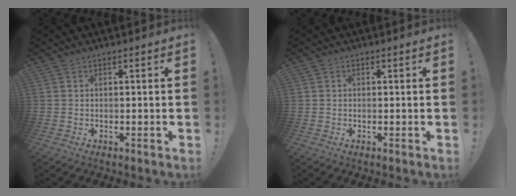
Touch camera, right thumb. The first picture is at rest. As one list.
[{"total": 0.0}]